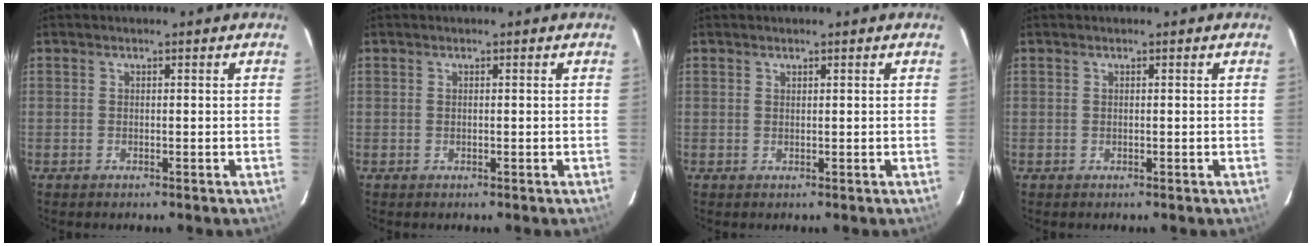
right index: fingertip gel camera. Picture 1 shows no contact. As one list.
[{"total": 0.0}, {"total": 0.0}, {"total": 0.0}]